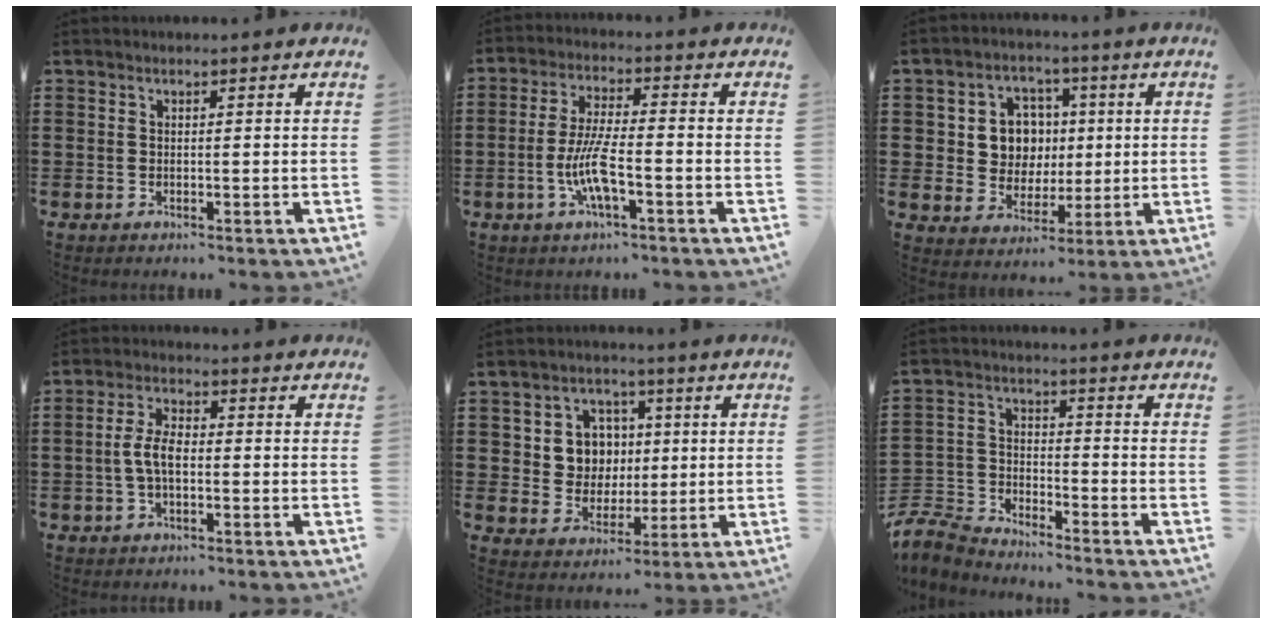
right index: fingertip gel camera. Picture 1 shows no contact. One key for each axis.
{"total": 7.7, "fx": -2.5, "fy": 1.7, "fz": 7.1, "tx": -0.158, "ty": -0.014, "tz": -0.054}
{"total": 7.6, "fx": 1.2, "fy": 6.7, "fz": 3.2, "tx": -0.077, "ty": 0.016, "tz": 0.018}
{"total": 5.0, "fx": -0.7, "fy": 2.4, "fz": 4.4, "tx": -0.100, "ty": 0.000, "tz": -0.020}
{"total": 7.0, "fx": 1.2, "fy": 6.4, "fz": 2.6, "tx": -0.072, "ty": 0.018, "tz": 0.021}
{"total": 5.6, "fx": -5.5, "fy": 1.1, "fz": 0.7, "tx": -0.039, "ty": -0.004, "tz": -0.117}